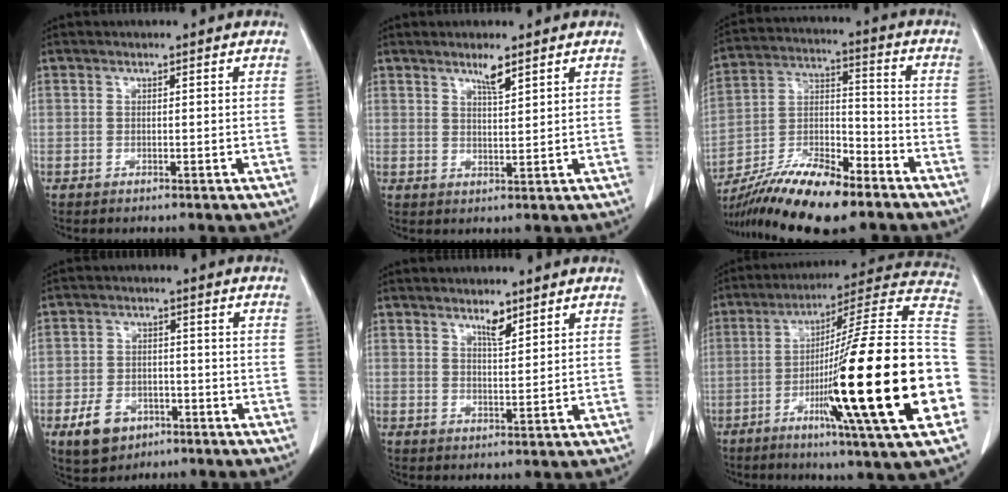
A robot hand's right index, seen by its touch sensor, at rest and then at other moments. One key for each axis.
{"total": 2.9, "fx": 2.2, "fy": 0.2, "fz": 1.9, "tx": -0.039, "ty": -0.003, "tz": 0.039}
{"total": 16.4, "fx": -12.4, "fy": 3.6, "fz": 10.1, "tx": -0.193, "ty": -0.004, "tz": -0.221}
{"total": 6.6, "fx": -3.6, "fy": 4.6, "fz": 3.2, "tx": -0.064, "ty": 0.005, "tz": -0.053}
{"total": 2.9, "fx": 2.1, "fy": 0.7, "fz": 1.8, "tx": -0.034, "ty": -0.004, "tz": 0.038}
{"total": 30.3, "fx": -7.1, "fy": 0.1, "fz": 29.5, "tx": -0.381, "ty": -0.019, "tz": -0.134}